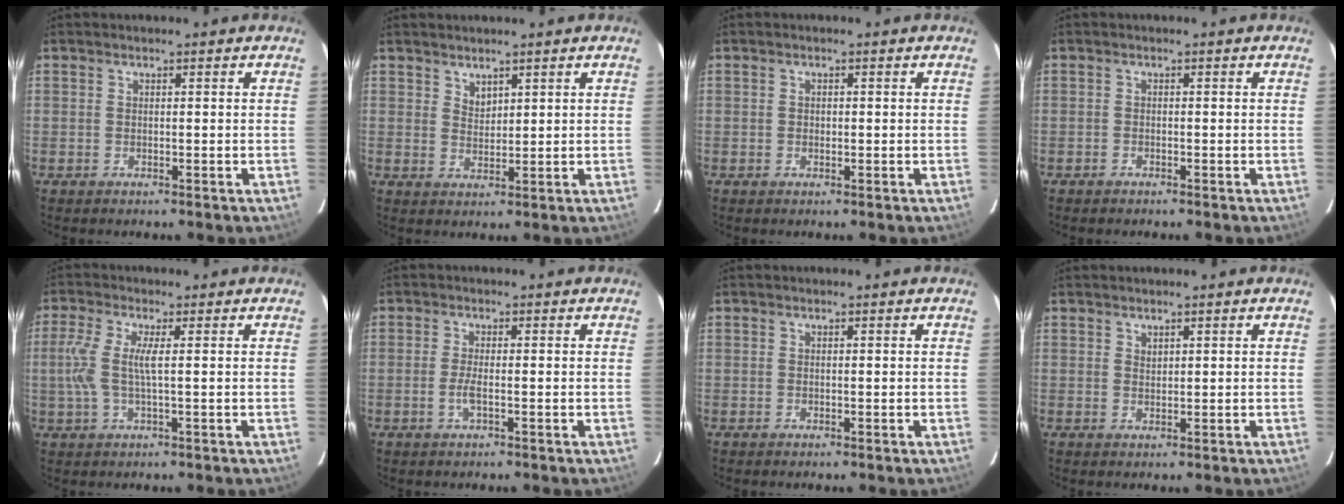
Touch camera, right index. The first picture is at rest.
{"total": 2.3, "force": [2.0, 1.0, 0.7], "torque": [-0.008, 0.001, 0.037]}
{"total": 0.7, "force": [-0.1, 0.6, 0.3], "torque": [-0.004, 0.001, -0.001]}
{"total": 0.7, "force": [-0.7, 0.3, -0.1], "torque": [-0.003, 0.003, -0.012]}
{"total": 6.1, "force": [0.3, 0.9, 6.0], "torque": [-0.139, 0.003, 0.007]}
{"total": 2.4, "force": [-0.8, 0.3, 2.2], "torque": [-0.047, -0.003, -0.017]}
{"total": 0.0}
{"total": 0.9, "force": [0.8, 0.4, 0.2], "torque": [-0.002, 0.001, 0.015]}